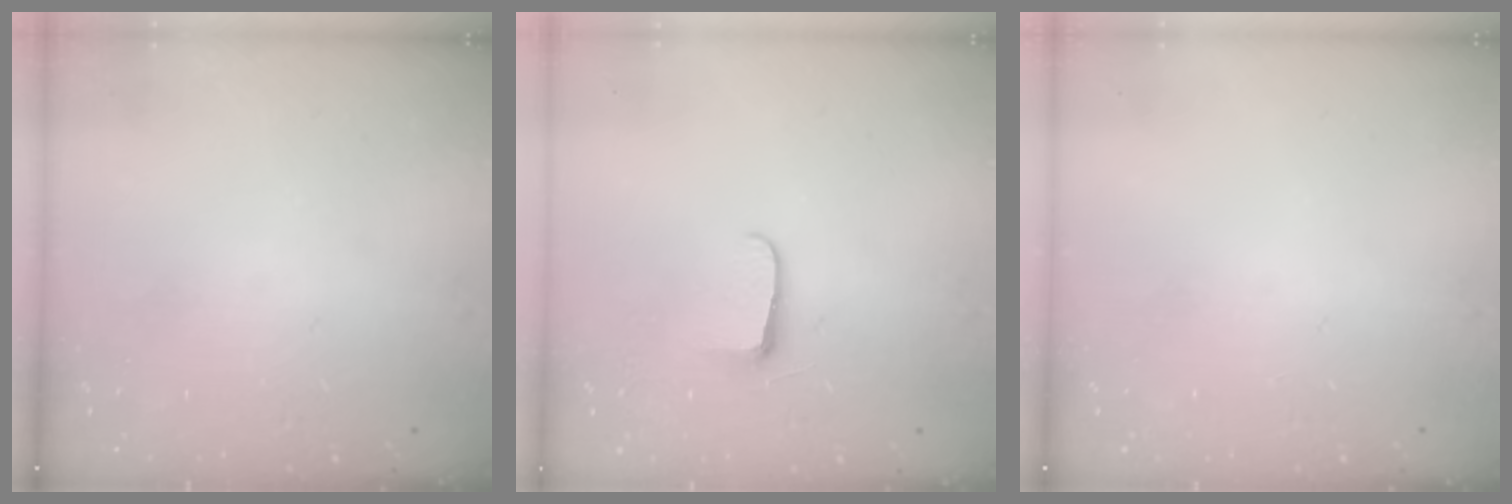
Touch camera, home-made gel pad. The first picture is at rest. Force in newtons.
{"total": 5.4, "press": 5.4, "slide": 0.7}
{"total": 0.0}